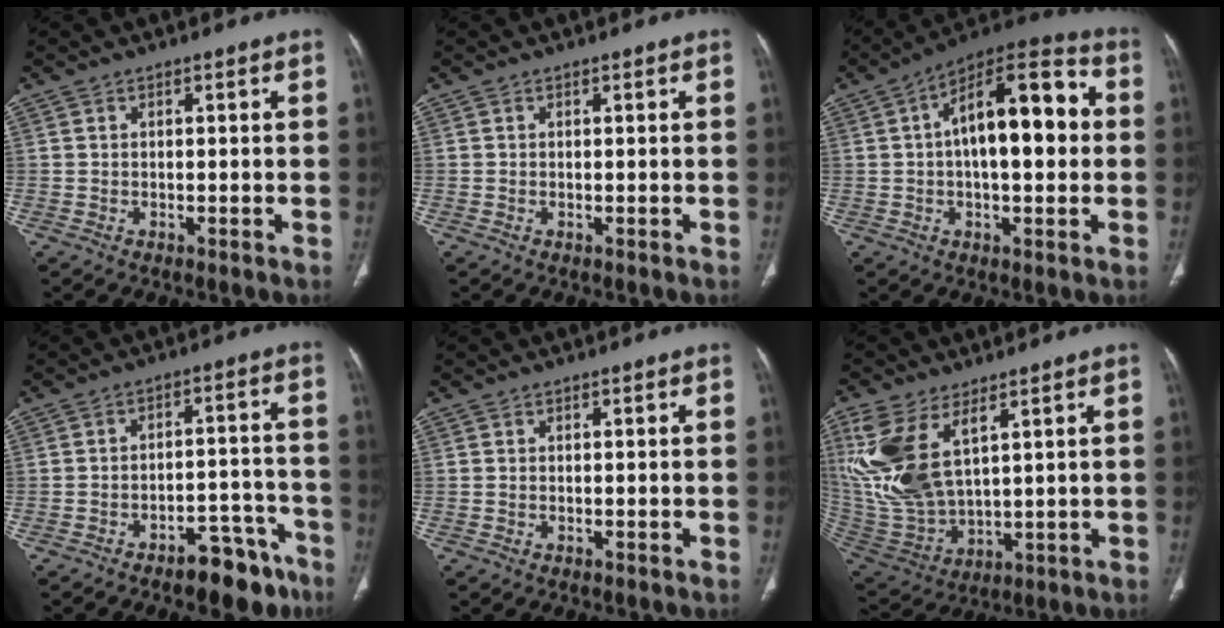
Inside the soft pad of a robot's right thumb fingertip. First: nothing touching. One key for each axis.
{"total": 0.0}
{"total": 18.0, "fx": 1.9, "fy": 7.9, "fz": 16.0, "tx": -0.230, "ty": 0.039, "tz": 0.022}
{"total": 10.5, "fx": -7.4, "fy": 4.7, "fz": 5.8, "tx": -0.049, "ty": 0.067, "tz": -0.102}
{"total": 0.0}
{"total": 16.7, "fx": 6.6, "fy": 8.3, "fz": 12.9, "tx": -0.282, "ty": -0.022, "tz": 0.150}